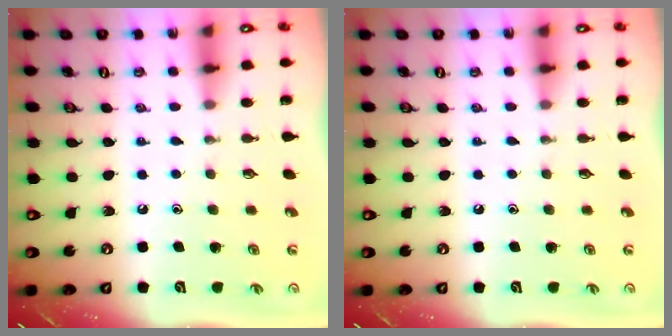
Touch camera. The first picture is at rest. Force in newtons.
{"total": 0.0}